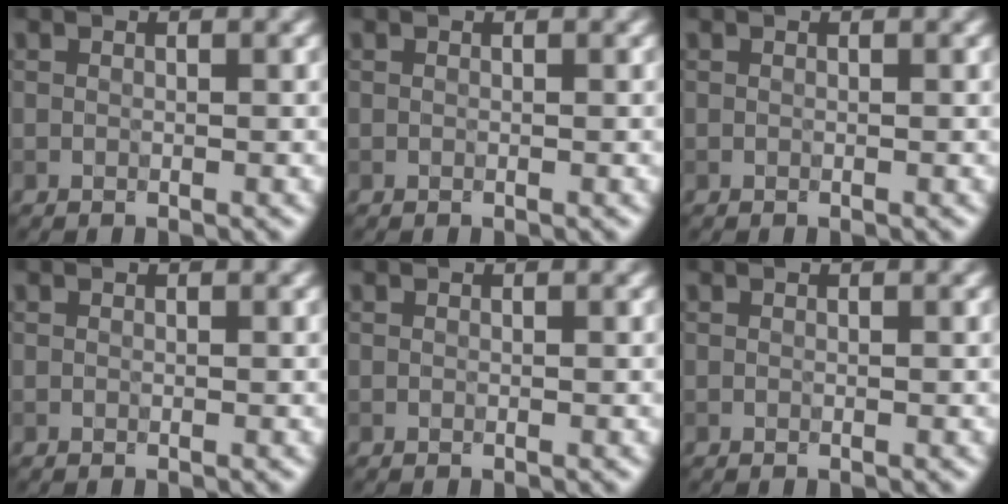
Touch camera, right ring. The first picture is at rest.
{"total": 0.0}
{"total": 0.0}
{"total": 0.0}
{"total": 0.0}
{"total": 0.0}